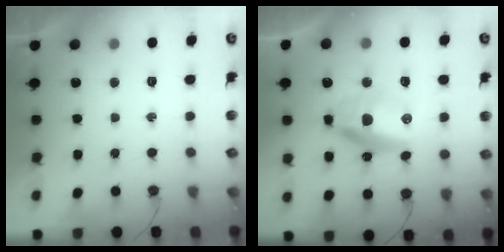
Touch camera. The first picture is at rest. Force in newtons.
{"total": 10.5, "press": 10.3, "slide": 1.6}